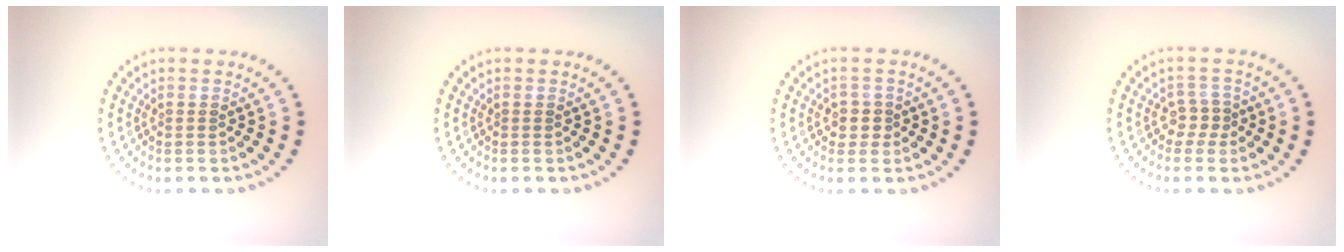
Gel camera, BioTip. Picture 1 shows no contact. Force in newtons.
{"total": 0.0}
{"total": 1.6, "press": 1.4, "slide": 0.7}
{"total": 1.8, "press": 1.4, "slide": 1.2}